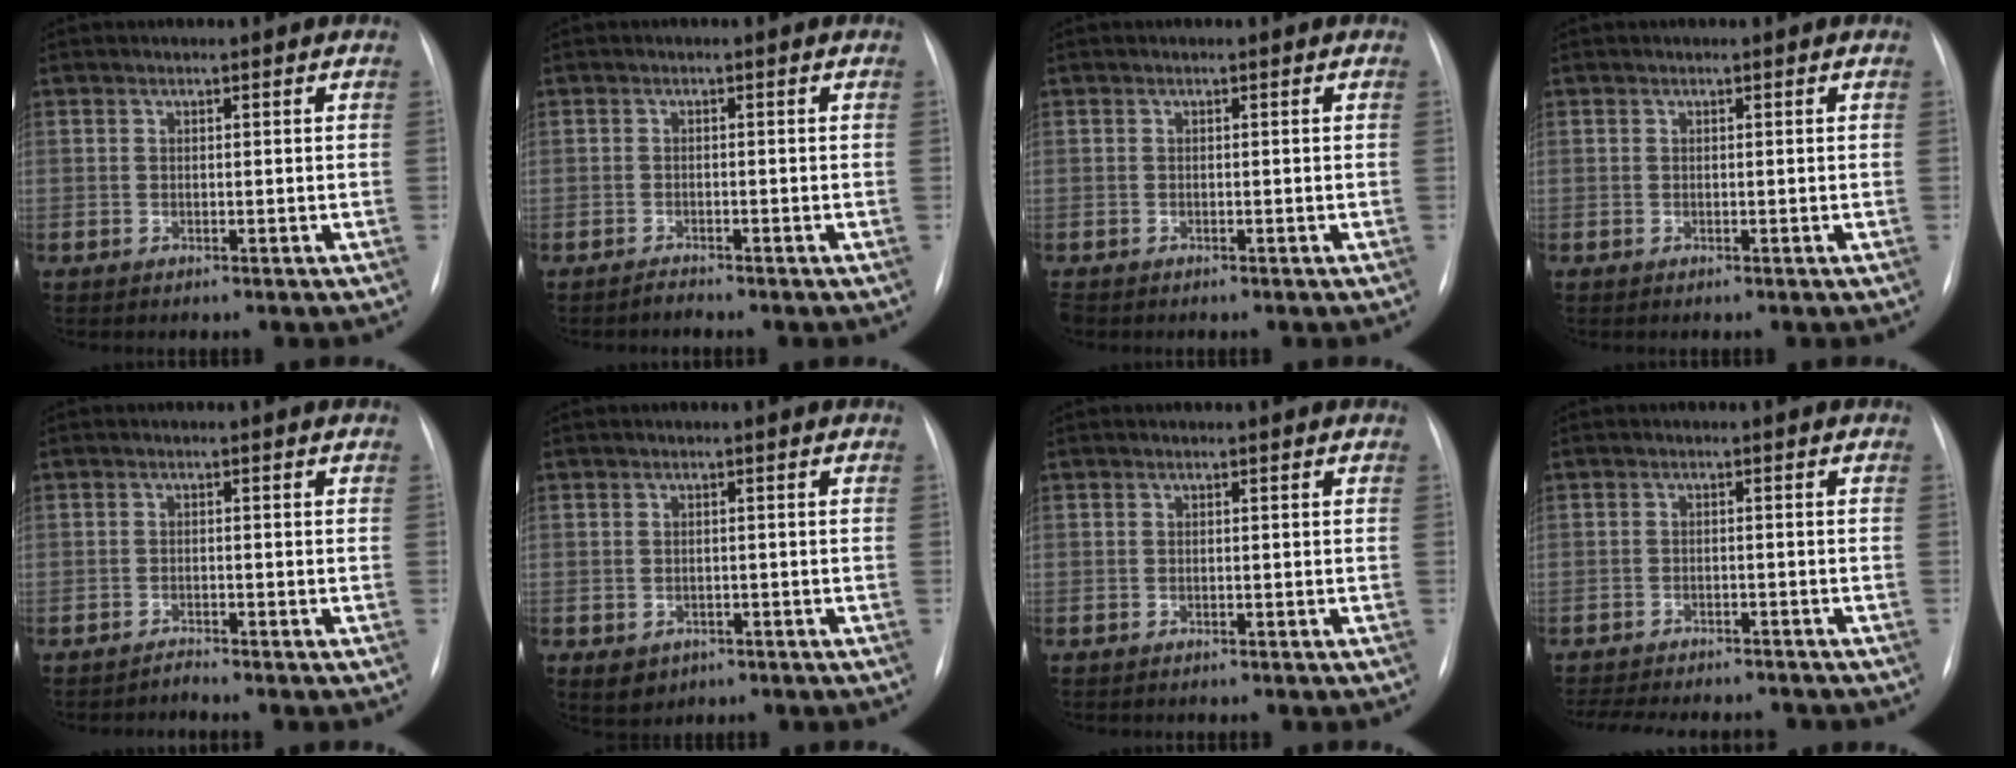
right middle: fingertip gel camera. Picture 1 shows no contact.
{"total": 0.9, "force": [-0.9, 0.0, 0.0], "torque": [0.000, -0.003, -0.013]}
{"total": 1.2, "force": [-0.9, 0.6, 0.4], "torque": [-0.006, -0.001, -0.012]}
{"total": 0.0}
{"total": 1.2, "force": [-1.1, -0.2, -0.3], "torque": [0.007, -0.006, -0.016]}
{"total": 3.5, "force": [-1.8, 2.9, 1.1], "torque": [-0.011, 0.001, -0.014]}
{"total": 0.9, "force": [-0.8, 0.3, 0.3], "torque": [-0.010, -0.001, -0.010]}
{"total": 14.1, "force": [-12.8, 3.5, 4.9], "torque": [-0.106, -0.005, -0.167]}